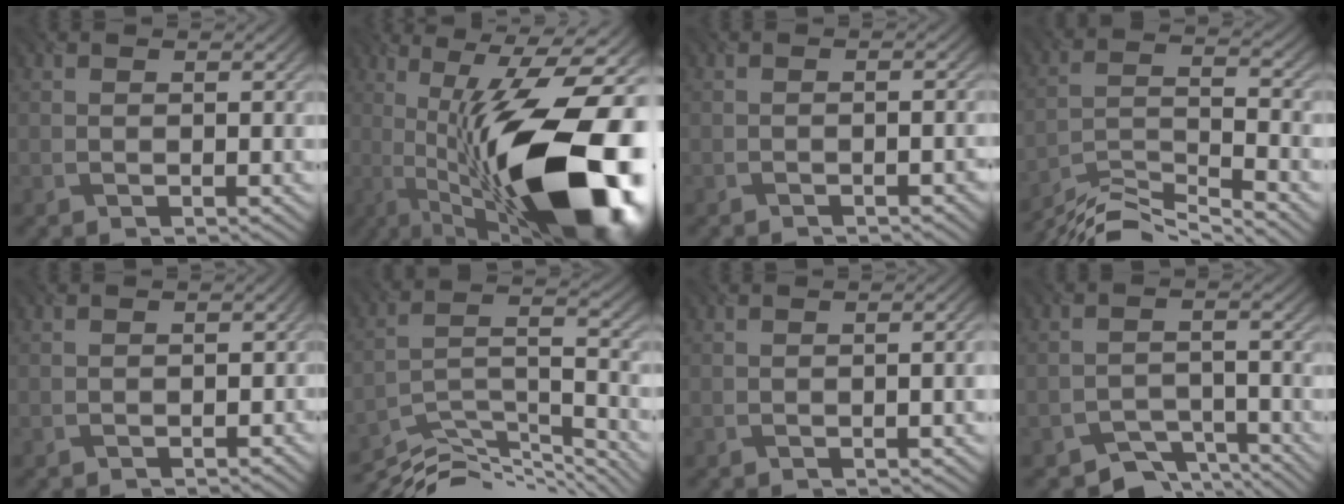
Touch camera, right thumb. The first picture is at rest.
{"total": 21.0, "force": [-4.1, 7.9, 19.0], "torque": [-0.301, 0.010, -0.067]}
{"total": 1.4, "force": [-1.1, 0.2, 0.8], "torque": [-0.009, 0.004, -0.018]}
{"total": 9.7, "force": [-8.4, 1.5, 4.6], "torque": [-0.084, -0.001, -0.159]}
{"total": 1.1, "force": [-0.9, 0.5, 0.4], "torque": [-0.006, -0.001, -0.016]}
{"total": 11.2, "force": [-9.0, 2.8, 6.1], "torque": [-0.115, -0.006, -0.160]}
{"total": 1.8, "force": [-0.5, 0.4, 1.6], "torque": [-0.019, 0.006, -0.009]}
{"total": 5.1, "force": [-4.3, 2.1, 1.7], "torque": [-0.021, -0.006, -0.074]}